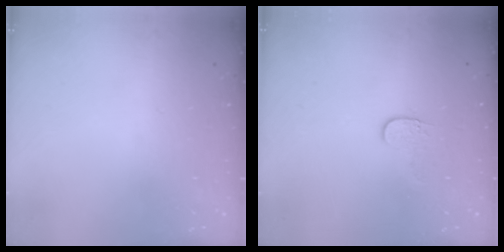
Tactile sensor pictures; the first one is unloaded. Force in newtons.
{"total": 4.0, "press": 4.0, "slide": 0.5}